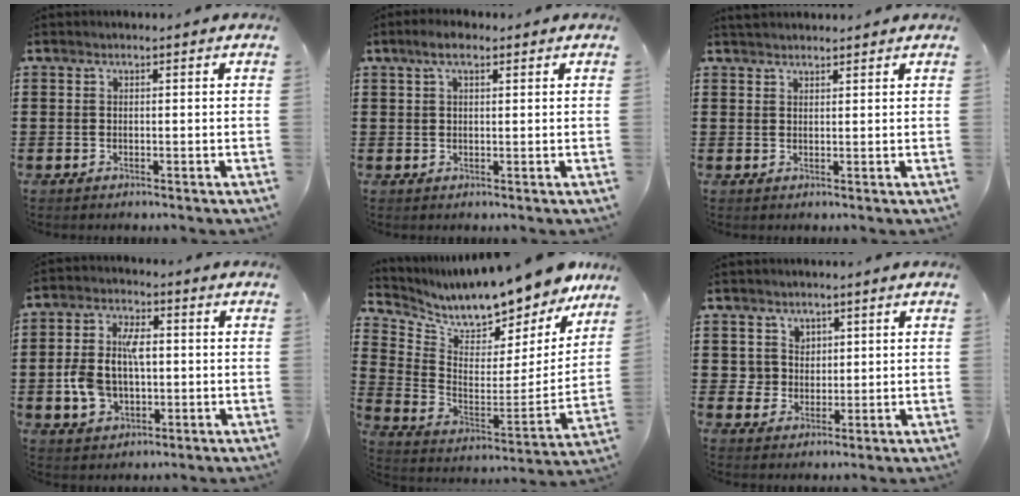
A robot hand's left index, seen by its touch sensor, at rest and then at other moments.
{"total": 3.2, "force": [1.6, 1.3, 2.5], "torque": [-0.053, 0.009, 0.027]}
{"total": 1.7, "force": [1.6, 0.4, 0.2], "torque": [-0.007, 0.002, 0.033]}
{"total": 8.9, "force": [-0.2, 5.5, 7.0], "torque": [-0.167, 0.009, -0.010]}
{"total": 9.2, "force": [8.9, 1.1, 1.8], "torque": [-0.068, -0.084, 0.147]}
{"total": 3.7, "force": [1.5, 3.4, 0.2], "torque": [-0.024, 0.012, 0.027]}